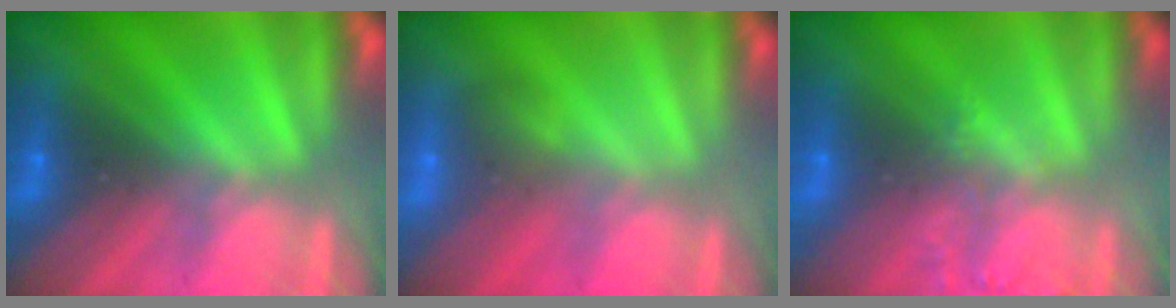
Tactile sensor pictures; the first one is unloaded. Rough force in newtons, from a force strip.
{"total": 2.6}
{"total": 1.5}